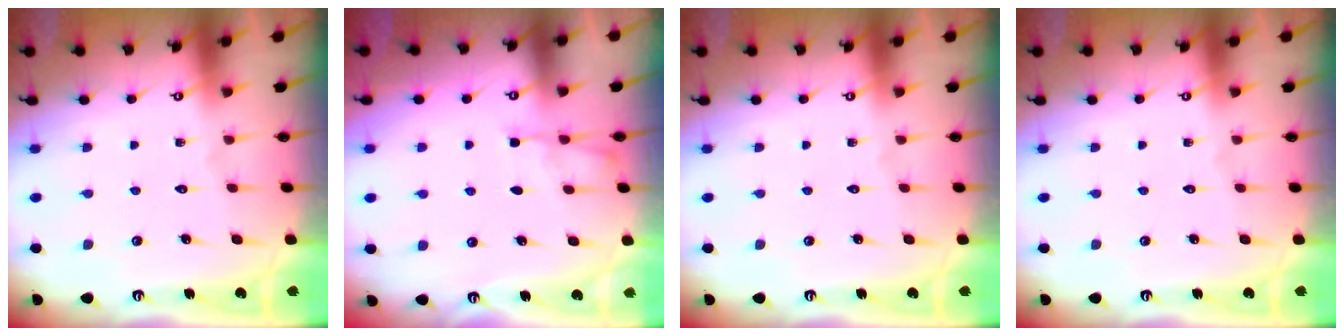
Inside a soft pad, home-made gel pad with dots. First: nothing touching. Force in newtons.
{"total": 4.0, "press": 4.0, "slide": 0.6}
{"total": 0.0}
{"total": 0.0}